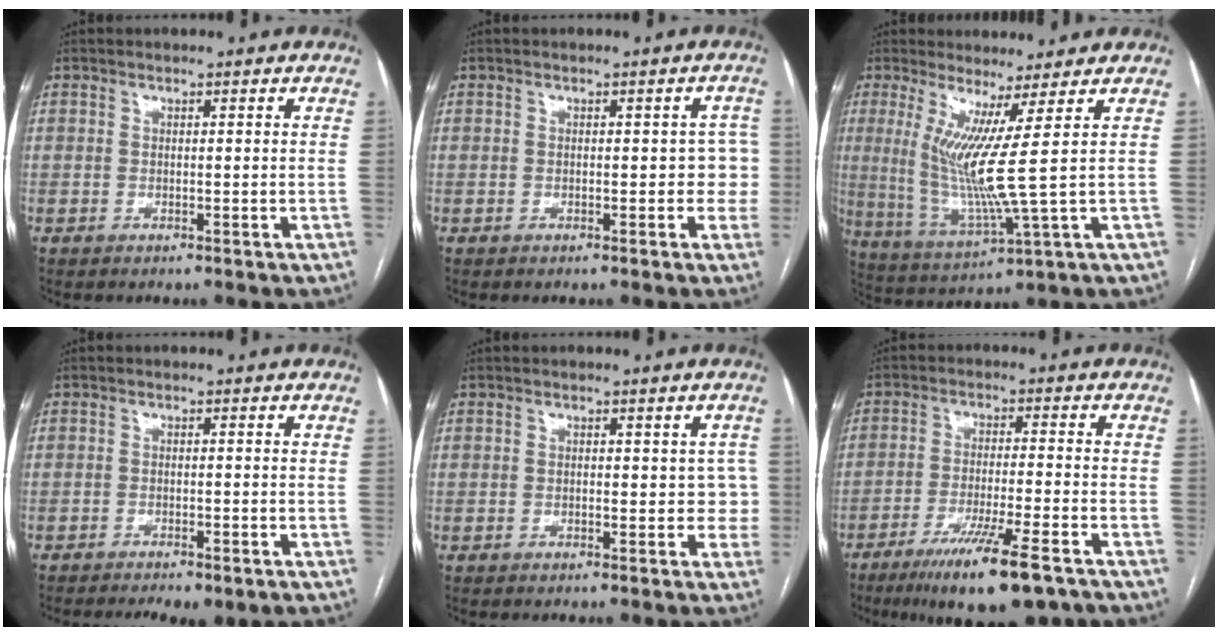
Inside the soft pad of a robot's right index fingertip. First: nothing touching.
{"total": 3.1, "force": [-0.1, 1.9, 2.4], "torque": [-0.008, 0.024, -0.002]}
{"total": 9.0, "force": [2.4, -2.2, 8.4], "torque": [-0.172, -0.036, 0.055]}
{"total": 7.5, "force": [-5.6, 2.2, 4.4], "torque": [-0.067, -0.004, -0.074]}
{"total": 2.7, "force": [0.0, 1.8, 2.0], "torque": [-0.006, 0.014, -0.003]}
{"total": 13.2, "force": [-9.1, 1.1, 9.6], "torque": [-0.156, -0.034, -0.144]}